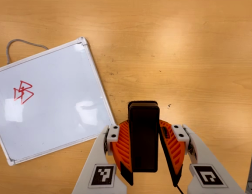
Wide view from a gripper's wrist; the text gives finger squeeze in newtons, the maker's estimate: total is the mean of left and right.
{"total": 5.4, "left": 4.3, "right": 6.6}